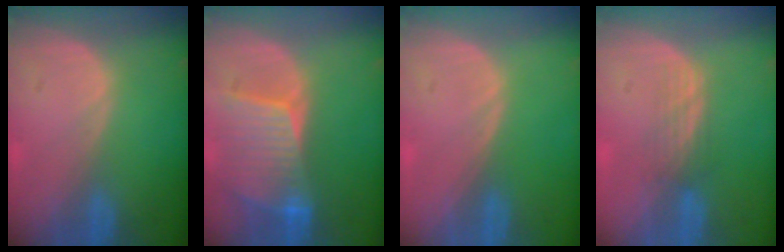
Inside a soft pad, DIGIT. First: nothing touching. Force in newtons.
{"total": 8.3, "press": 7.7, "slide": 3.2}
{"total": 0.0}
{"total": 2.9, "press": 2.6, "slide": 1.3}